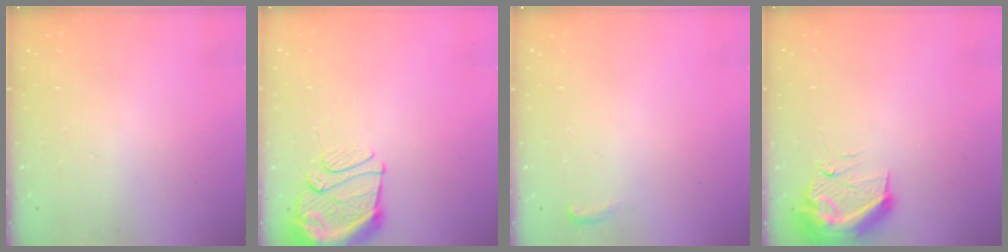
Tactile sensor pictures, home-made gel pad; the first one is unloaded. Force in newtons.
{"total": 11.2, "press": 11.1, "slide": 1.0}
{"total": 4.1, "press": 3.8, "slide": 1.5}
{"total": 10.1, "press": 10.1, "slide": 0.8}